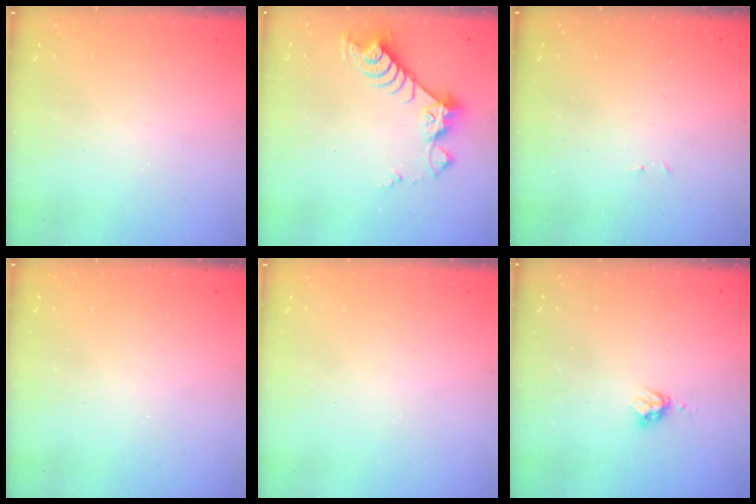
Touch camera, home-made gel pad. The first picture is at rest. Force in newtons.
{"total": 9.5, "press": 9.5, "slide": 0.5}
{"total": 3.0, "press": 2.9, "slide": 0.4}
{"total": 0.0}
{"total": 0.0}
{"total": 3.7, "press": 3.6, "slide": 0.5}